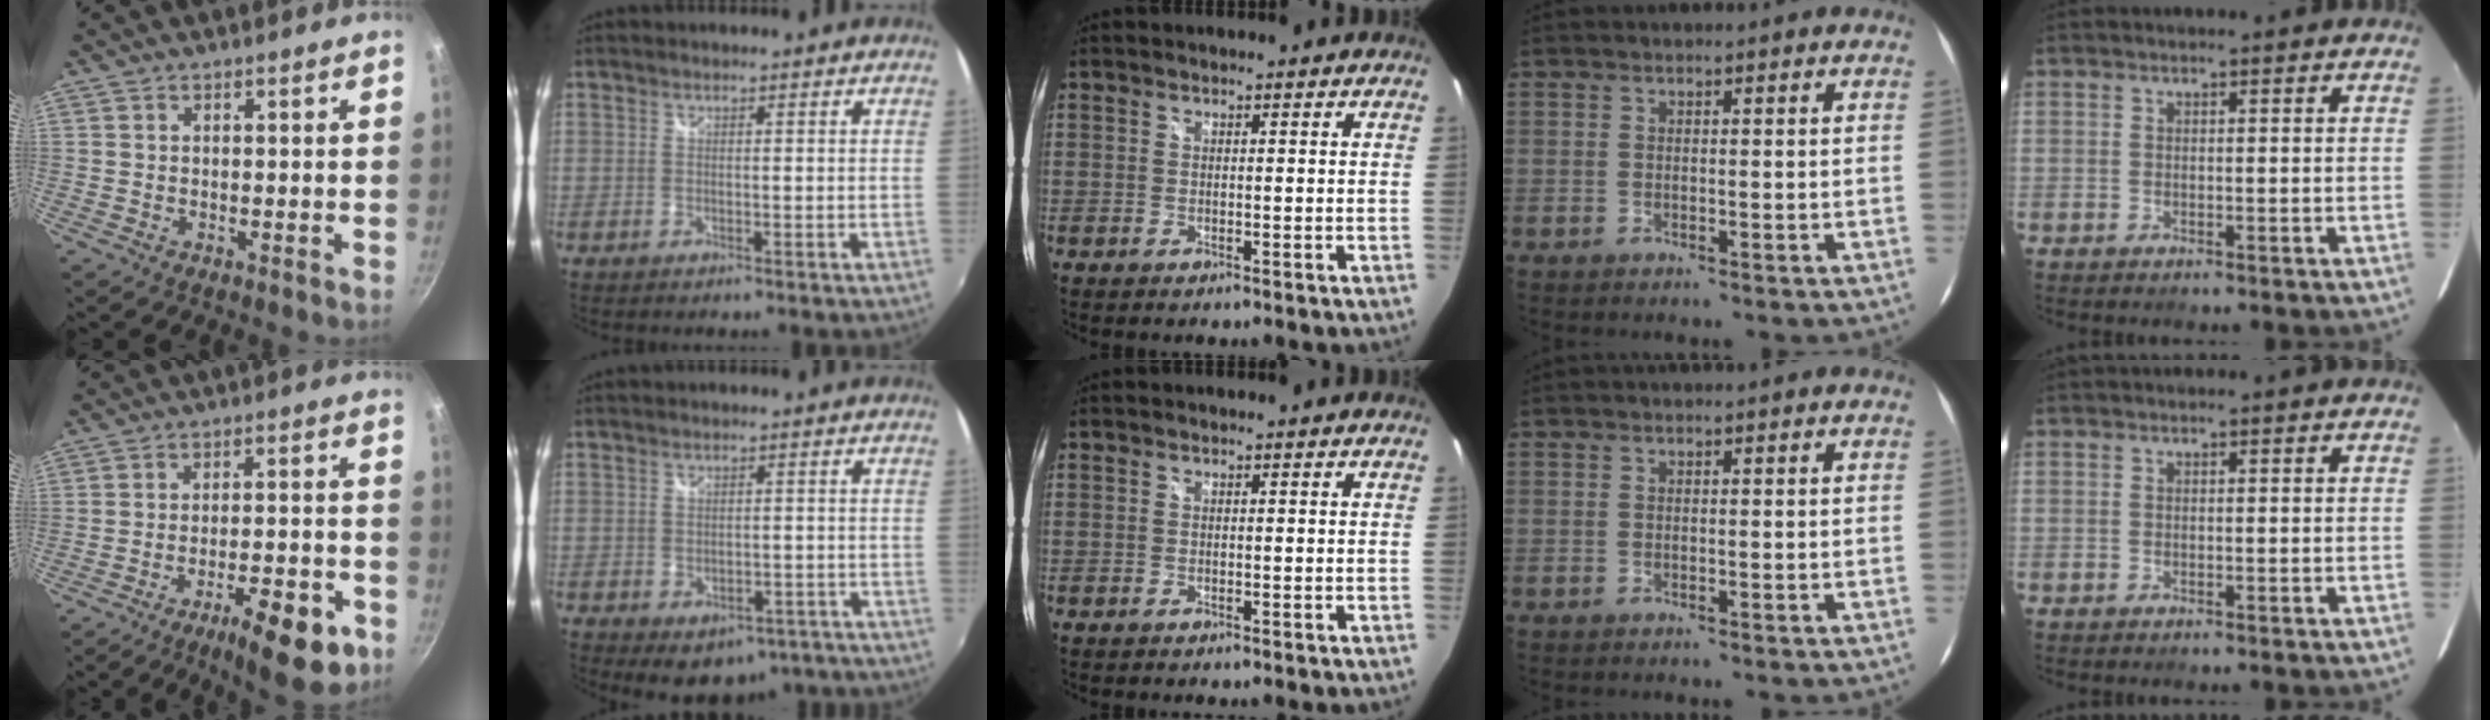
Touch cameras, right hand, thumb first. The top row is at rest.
{"thumb": {"total": 13.8, "force": [-7.3, 4.1, 11.0], "torque": [-0.136, 0.034, -0.099]}, "index": {"total": 10.7, "force": [-7.0, 6.4, 5.0], "torque": [-0.089, -0.006, -0.070]}}